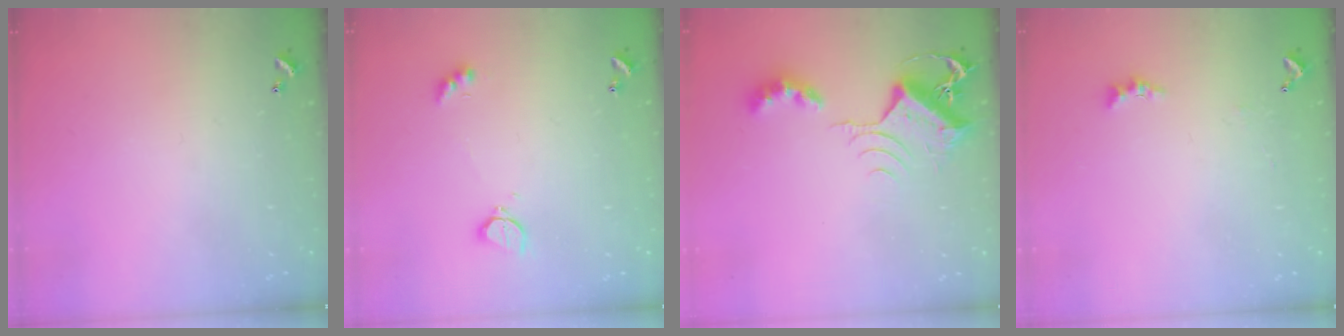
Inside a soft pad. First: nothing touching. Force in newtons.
{"total": 2.8, "press": 2.7, "slide": 0.6}
{"total": 9.7, "press": 9.6, "slide": 1.1}
{"total": 2.0, "press": 1.9, "slide": 0.6}